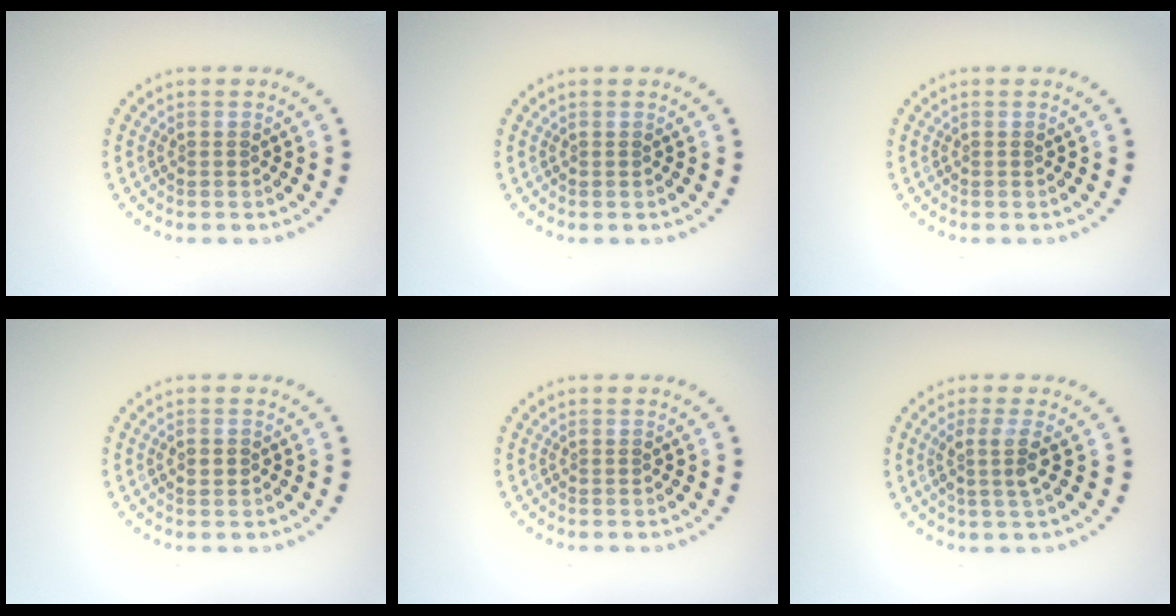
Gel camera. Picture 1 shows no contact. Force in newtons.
{"total": 0.0}
{"total": 0.0}
{"total": 1.4, "press": 1.4, "slide": 0.1}
{"total": 0.0}
{"total": 2.2, "press": 1.7, "slide": 1.4}